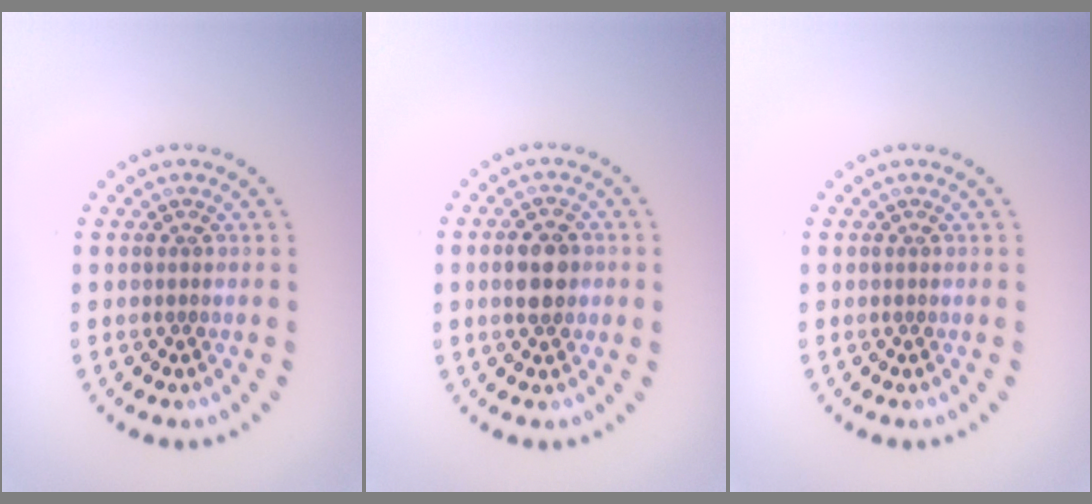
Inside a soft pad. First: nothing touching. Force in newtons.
{"total": 3.4, "press": 3.4, "slide": 0.1}
{"total": 0.0}